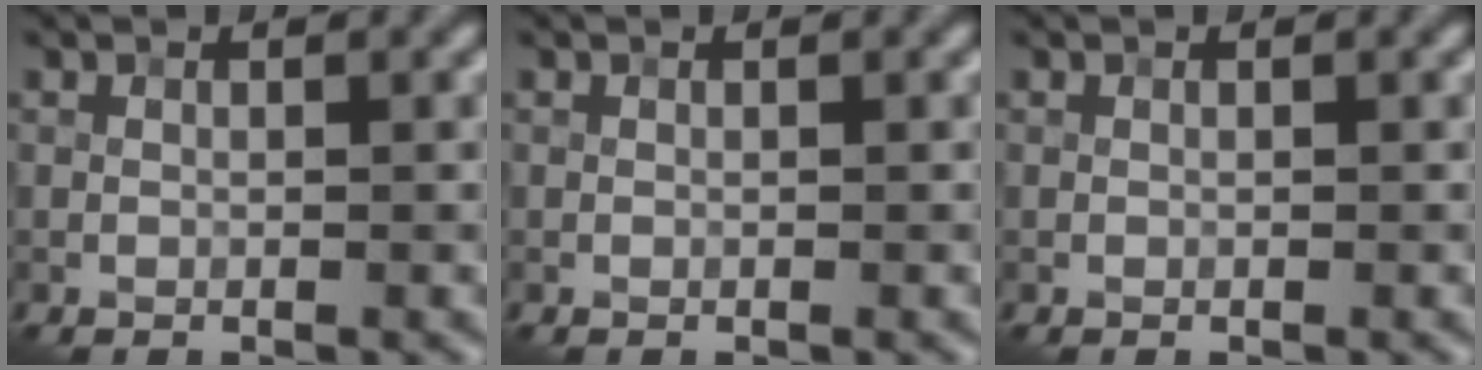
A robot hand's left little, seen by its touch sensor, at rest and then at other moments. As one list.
[{"total": 0.0}, {"total": 0.0}]